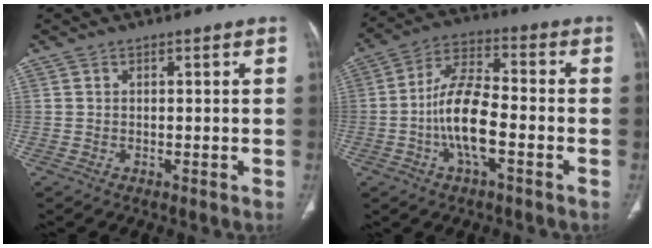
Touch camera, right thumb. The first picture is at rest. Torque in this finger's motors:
{"motor_torque": [2.82, 2.19, 1.02, -0.82, 0.37]}